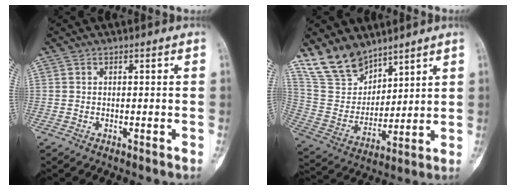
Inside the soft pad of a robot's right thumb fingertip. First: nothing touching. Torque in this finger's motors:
{"motor_torque": [-1.39, 2.36, -0.32, 0.66, 0.01]}